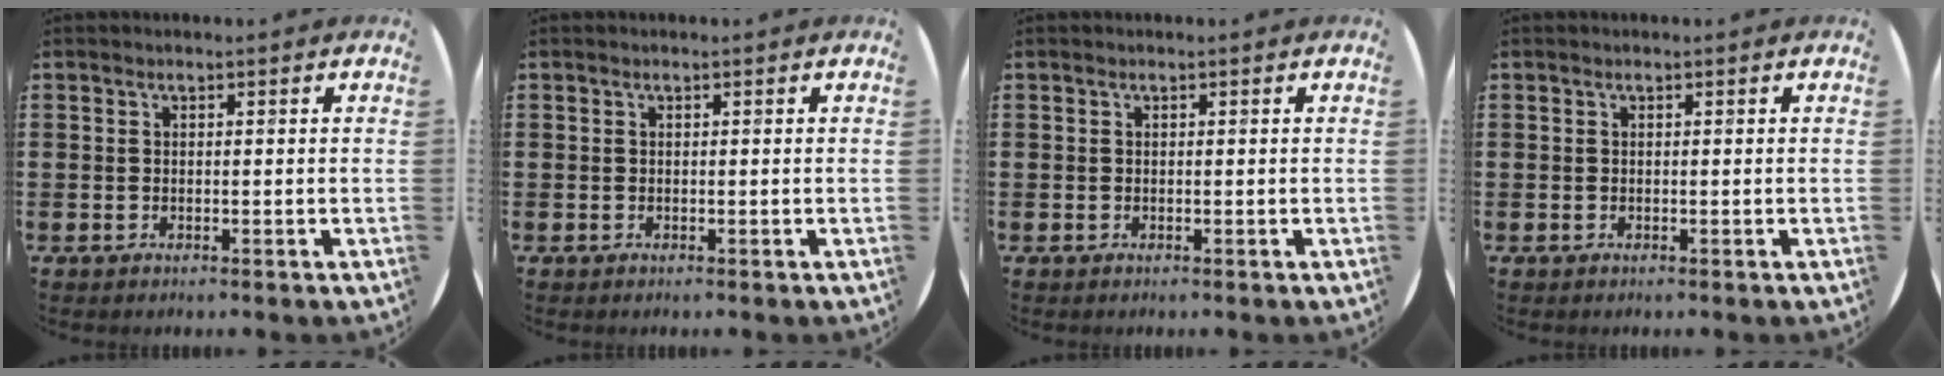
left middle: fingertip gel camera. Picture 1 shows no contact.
{"total": 0.0}
{"total": 0.0}
{"total": 0.0}